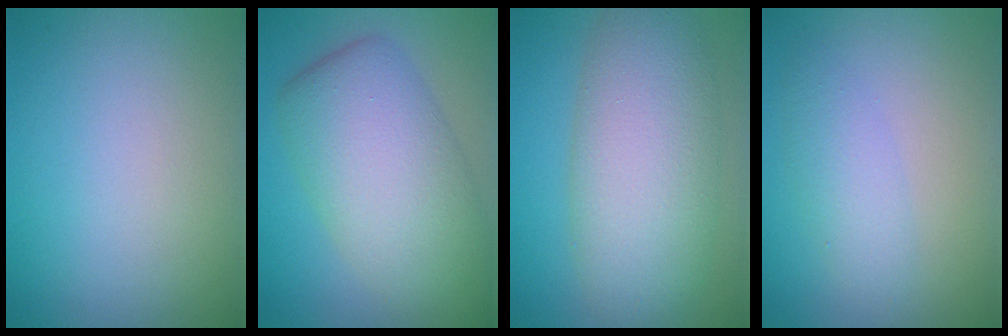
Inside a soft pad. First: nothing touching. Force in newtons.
{"total": 8.8, "press": 8.8, "slide": 0.4}
{"total": 8.5, "press": 8.5, "slide": 0.6}
{"total": 2.2, "press": 2.2, "slide": 0.1}